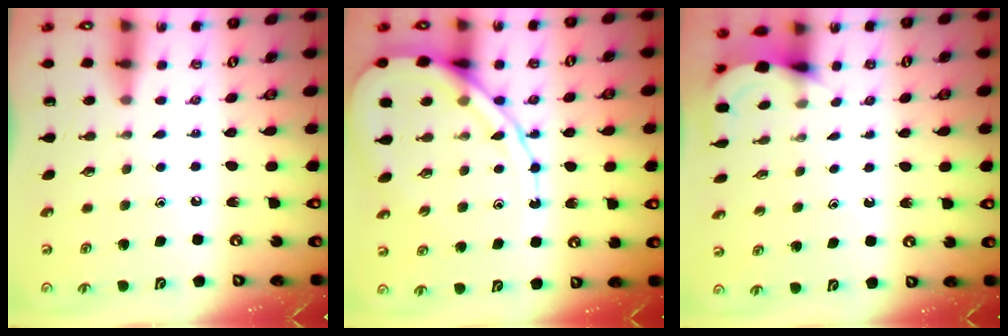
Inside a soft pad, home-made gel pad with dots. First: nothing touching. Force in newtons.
{"total": 15.4, "press": 15.3, "slide": 1.3}
{"total": 5.1, "press": 5.1, "slide": 0.3}